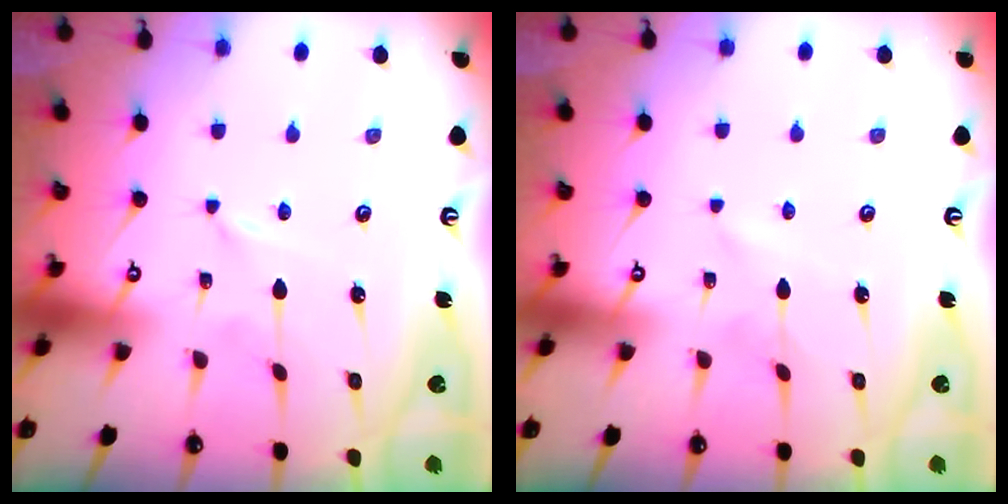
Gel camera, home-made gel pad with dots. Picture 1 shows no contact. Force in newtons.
{"total": 0.8, "press": 0.8, "slide": 0.1}